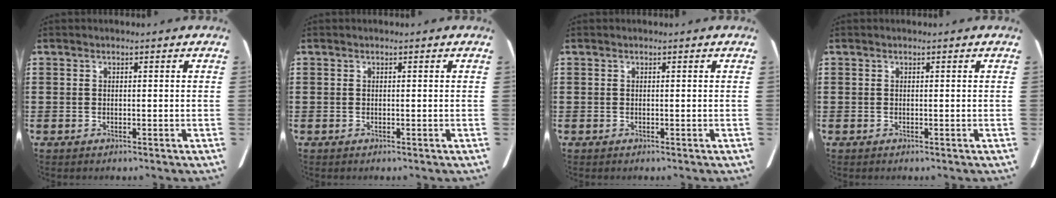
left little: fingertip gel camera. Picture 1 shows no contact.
{"total": 0.0}
{"total": 0.0}
{"total": 0.0}